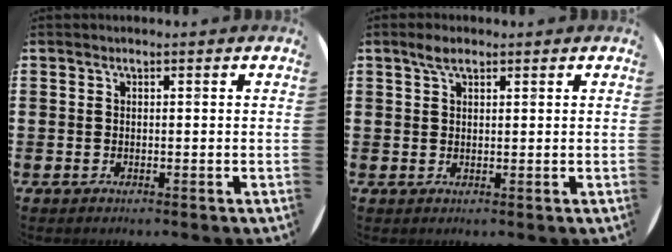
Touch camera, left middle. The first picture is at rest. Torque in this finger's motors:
{"motor_torque": [0.53, -0.40, -0.03, 0.00]}